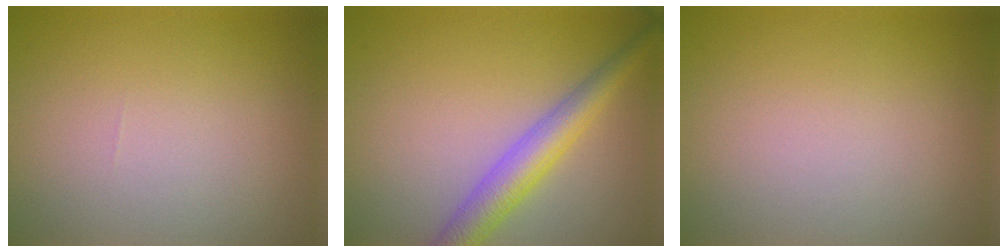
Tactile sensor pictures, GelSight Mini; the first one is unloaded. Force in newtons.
{"total": 4.1, "press": 4.1, "slide": 0.1}
{"total": 0.0}